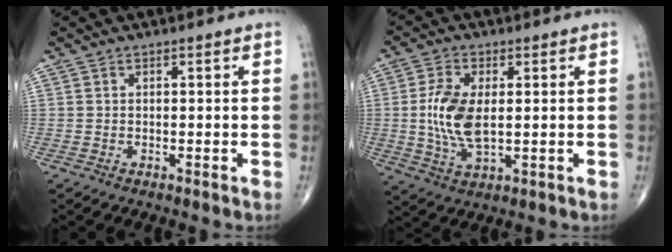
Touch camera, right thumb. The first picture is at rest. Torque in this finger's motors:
{"motor_torque": [-0.35, 0.63, 0.86, 0.14, 0.09]}